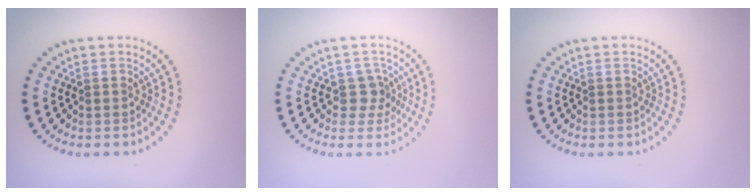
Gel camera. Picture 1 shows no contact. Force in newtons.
{"total": 2.0, "press": 1.5, "slide": 1.4}
{"total": 0.0}